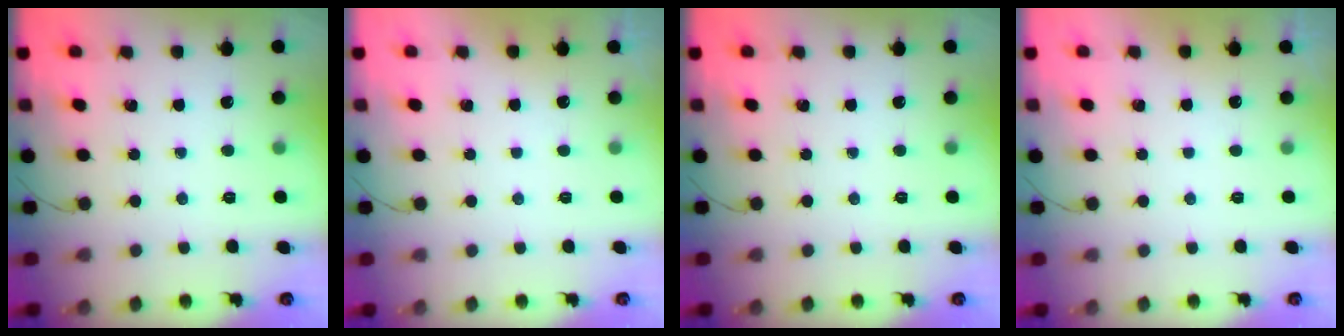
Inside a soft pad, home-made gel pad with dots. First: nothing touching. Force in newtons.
{"total": 3.0, "press": 3.0, "slide": 0.1}
{"total": 0.0}
{"total": 3.0, "press": 3.0, "slide": 0.1}